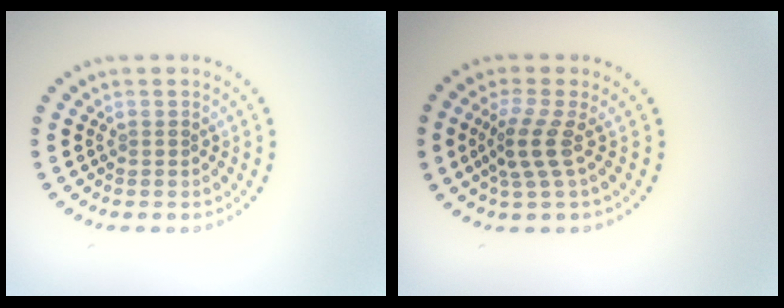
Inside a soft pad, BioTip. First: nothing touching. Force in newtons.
{"total": 2.9, "press": 2.3, "slide": 1.8}